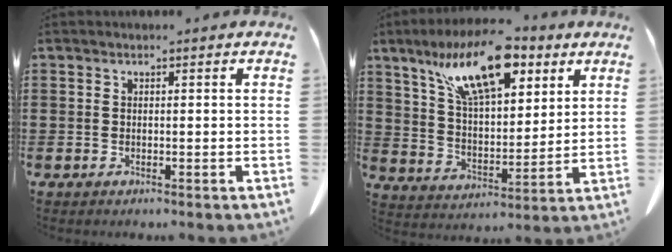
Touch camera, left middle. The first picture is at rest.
{"total": 14.6, "force": [9.0, 5.5, 10.1], "torque": [-0.190, -0.020, 0.158]}